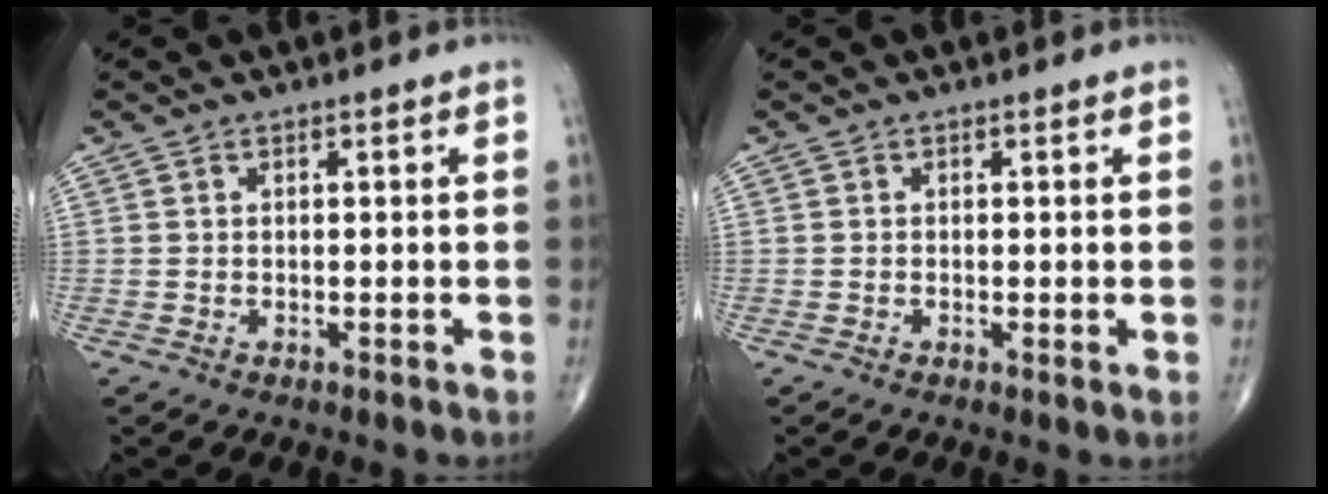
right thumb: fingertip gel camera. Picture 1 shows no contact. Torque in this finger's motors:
{"motor_torque": [-0.19, 0.01, -0.15, -0.06, -0.03]}